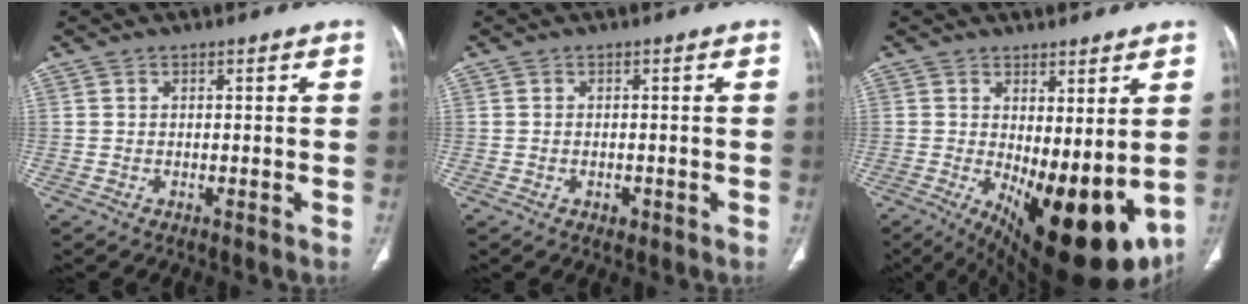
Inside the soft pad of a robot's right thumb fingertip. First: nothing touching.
{"total": 1.3, "force": [-0.5, 1.0, 0.7], "torque": [-0.011, 0.005, -0.003]}
{"total": 18.3, "force": [-2.0, 7.5, 16.6], "torque": [-0.223, -0.031, 0.001]}